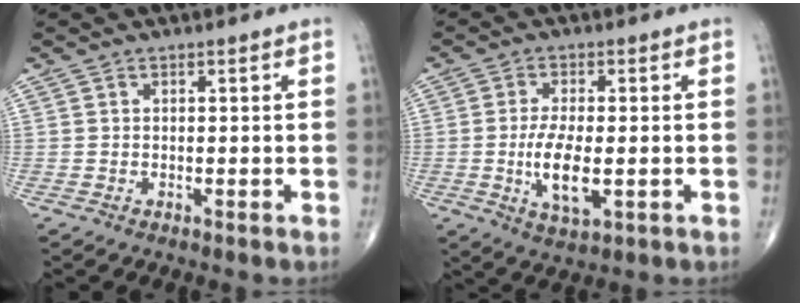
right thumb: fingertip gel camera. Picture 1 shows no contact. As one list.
[{"total": 8.0, "force": [-1.3, 3.0, 7.3], "torque": [-0.140, -0.012, -0.020]}]